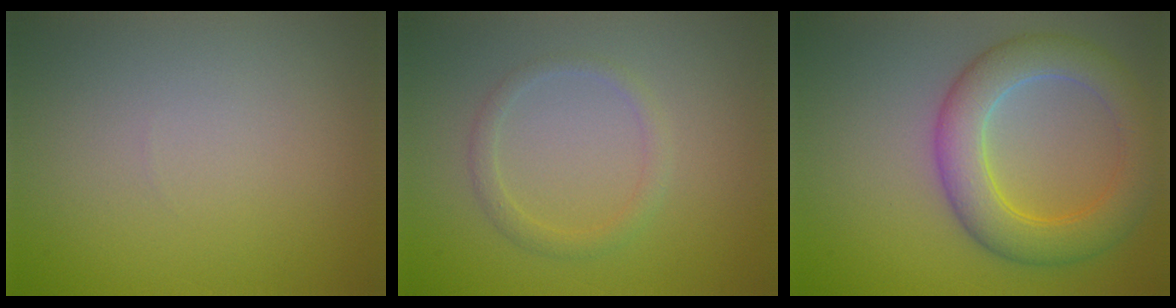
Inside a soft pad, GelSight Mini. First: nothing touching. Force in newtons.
{"total": 1.6, "press": 1.6, "slide": 0.0}
{"total": 6.2, "press": 6.2, "slide": 0.2}